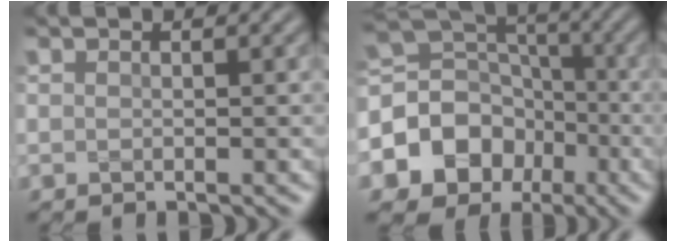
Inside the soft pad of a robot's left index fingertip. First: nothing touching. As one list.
[{"total": 10.1, "force": [-3.4, 8.7, 3.8], "torque": [-0.079, 0.009, -0.083]}]